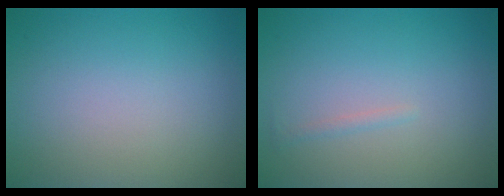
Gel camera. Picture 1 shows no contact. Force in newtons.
{"total": 0.6, "press": 0.6, "slide": 0.0}